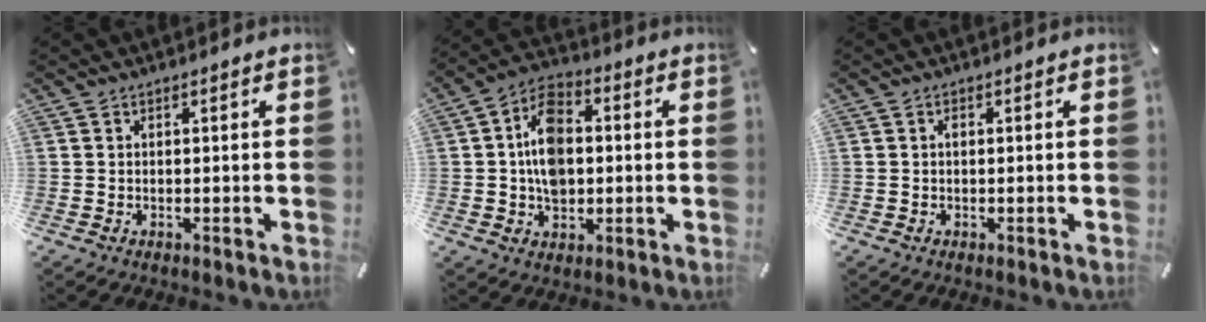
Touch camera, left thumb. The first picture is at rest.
{"total": 11.1, "force": [0.1, 8.1, 7.5], "torque": [-0.137, 0.010, 0.003]}
{"total": 0.6, "force": [0.0, 0.4, 0.5], "torque": [-0.010, 0.001, 0.000]}